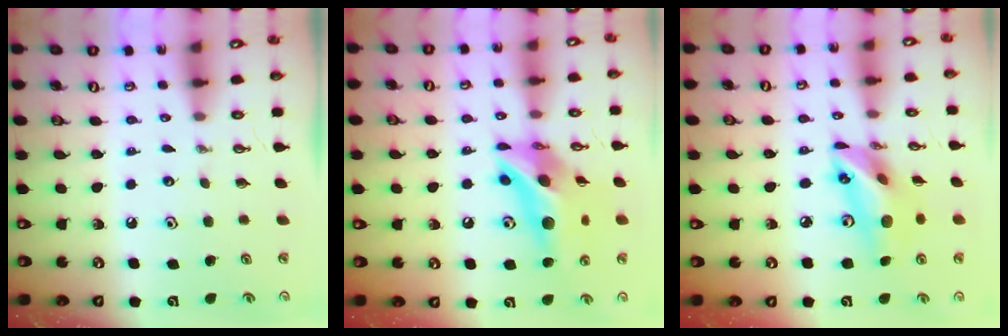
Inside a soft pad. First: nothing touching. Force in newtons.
{"total": 16.1, "press": 16.0, "slide": 1.5}
{"total": 16.3, "press": 15.9, "slide": 3.6}